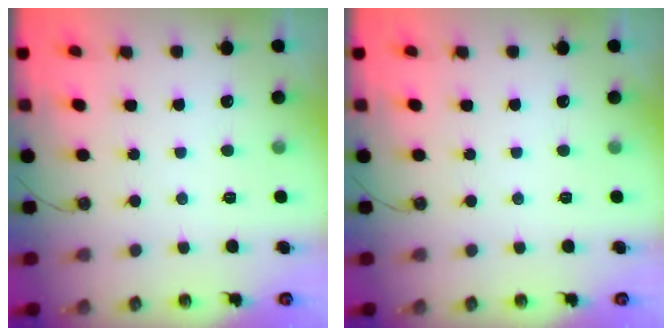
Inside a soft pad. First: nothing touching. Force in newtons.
{"total": 0.0}